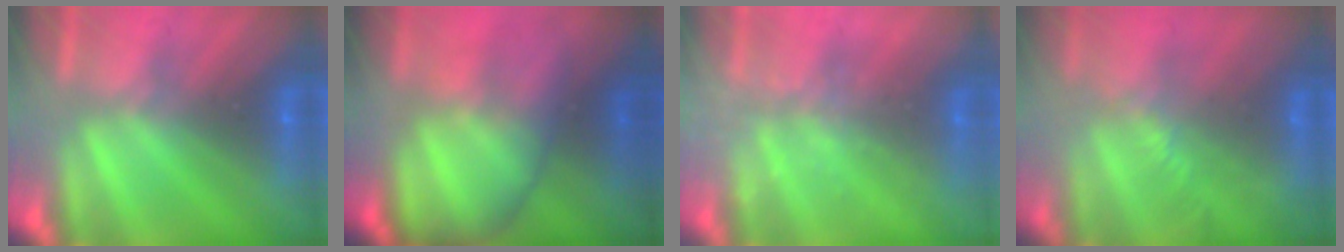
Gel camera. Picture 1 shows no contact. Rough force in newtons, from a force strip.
{"total": 6.1}
{"total": 1.7}
{"total": 7.4}